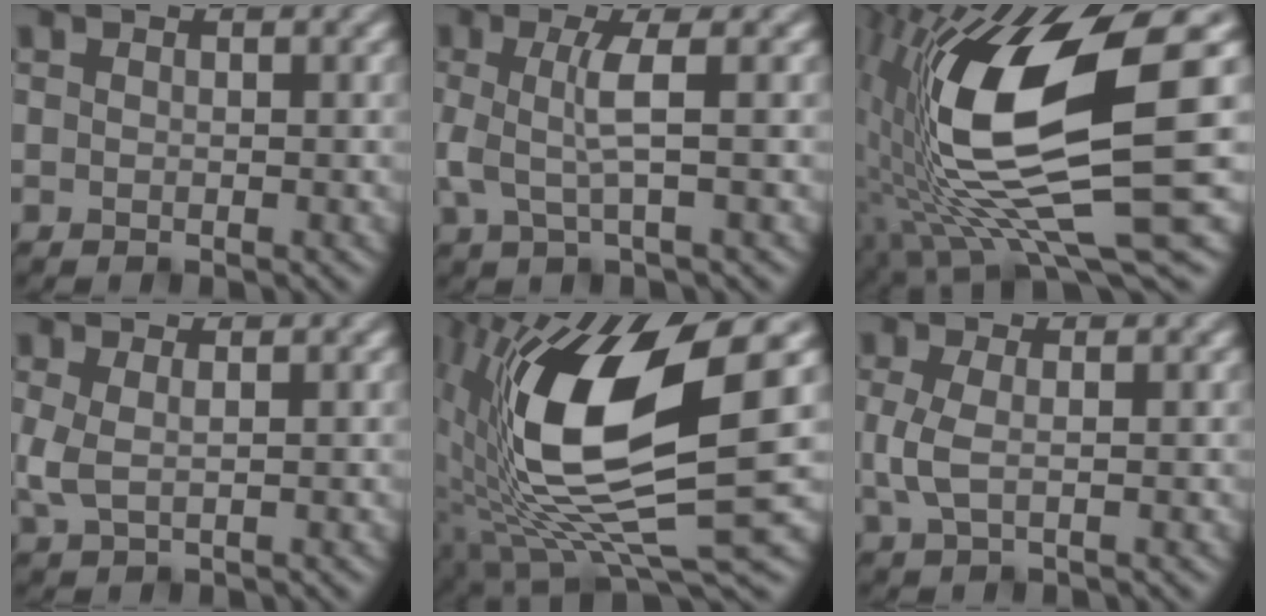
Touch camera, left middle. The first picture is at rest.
{"total": 3.3, "force": [0.2, 0.5, 3.2], "torque": [-0.075, -0.002, 0.006]}
{"total": 14.2, "force": [0.3, 4.4, 13.5], "torque": [-0.263, -0.012, 0.009]}
{"total": 1.9, "force": [0.4, 0.7, 1.7], "torque": [-0.043, -0.001, 0.009]}
{"total": 14.3, "force": [1.6, 5.3, 13.2], "torque": [-0.265, -0.021, 0.028]}
{"total": 2.2, "force": [0.1, 0.8, 2.1], "torque": [-0.050, -0.001, 0.000]}